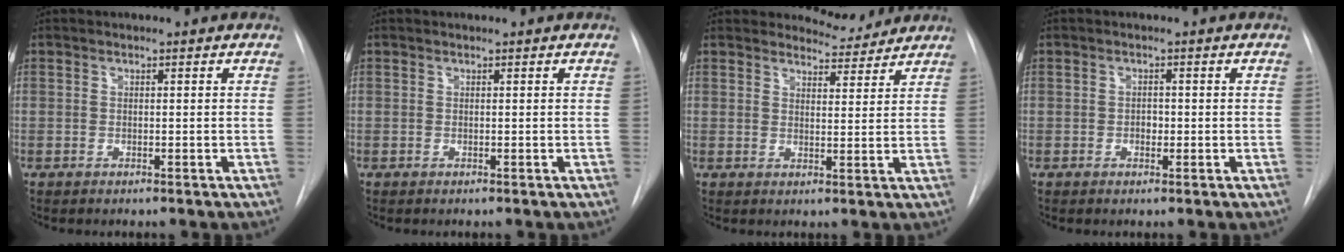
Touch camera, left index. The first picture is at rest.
{"total": 0.0}
{"total": 3.6, "force": [3.5, 0.8, -0.6], "torque": [0.006, -0.014, 0.044]}
{"total": 1.4, "force": [-1.1, 0.7, 0.6], "torque": [-0.009, -0.003, -0.016]}